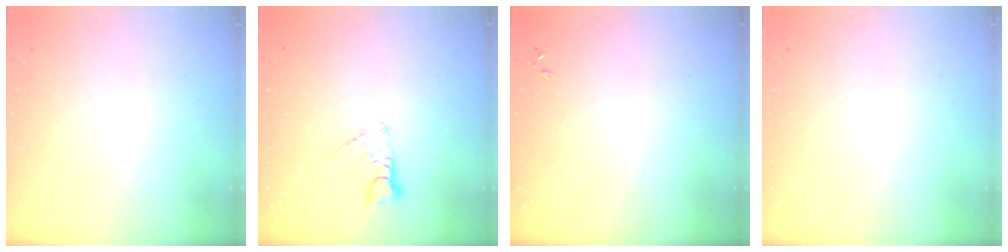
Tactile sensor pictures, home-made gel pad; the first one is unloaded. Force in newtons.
{"total": 3.2, "press": 3.2, "slide": 0.3}
{"total": 0.0}
{"total": 0.0}